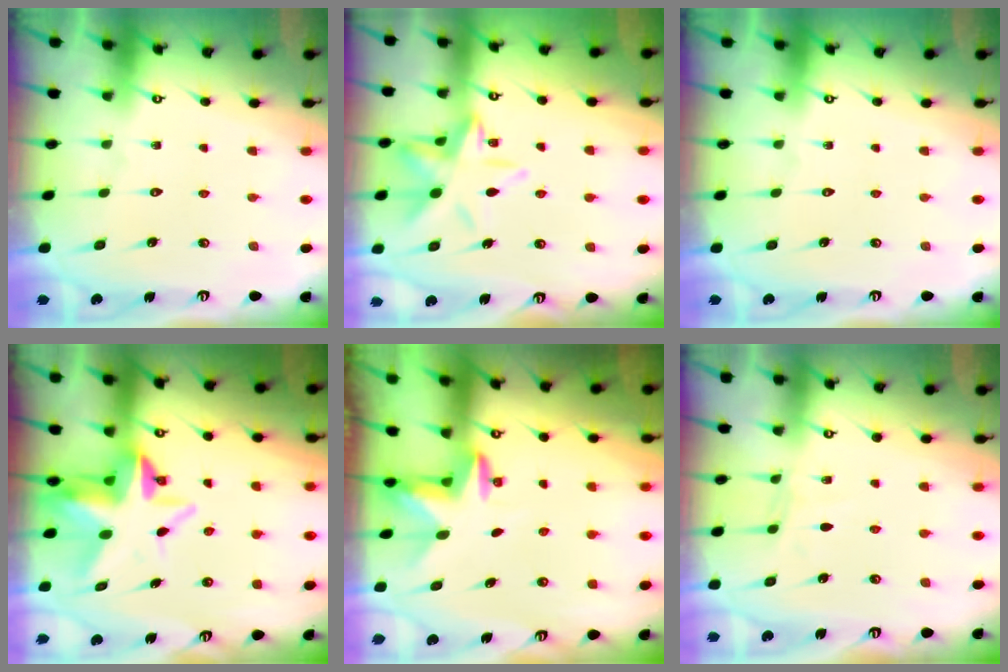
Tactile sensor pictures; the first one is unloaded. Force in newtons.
{"total": 11.5, "press": 11.5, "slide": 1.1}
{"total": 0.0}
{"total": 7.7, "press": 7.6, "slide": 1.4}
{"total": 2.9, "press": 2.9, "slide": 0.5}
{"total": 4.0, "press": 4.0, "slide": 0.5}